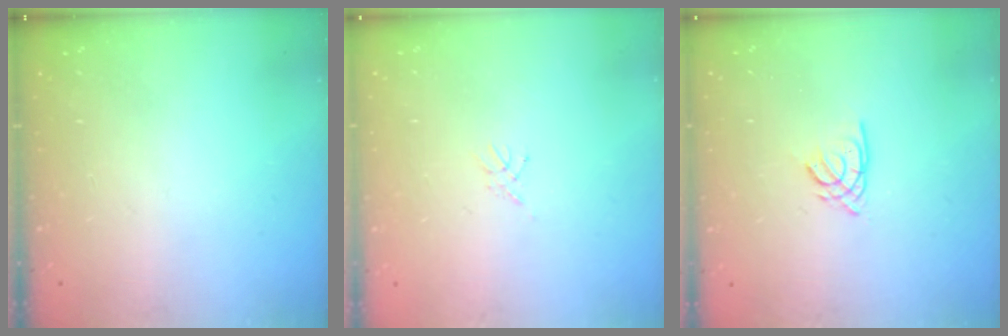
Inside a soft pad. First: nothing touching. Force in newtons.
{"total": 2.3, "press": 2.2, "slide": 0.3}
{"total": 2.2, "press": 2.2, "slide": 0.0}